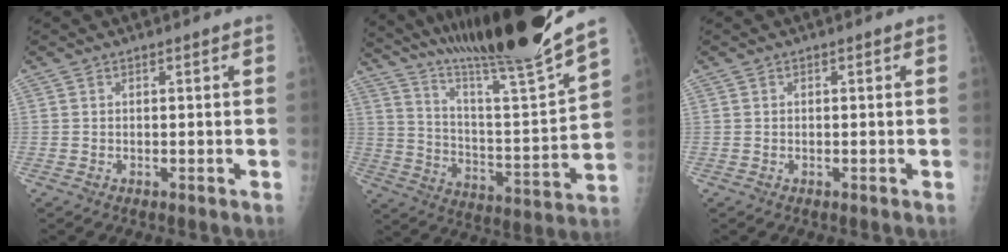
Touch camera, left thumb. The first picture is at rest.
{"total": 24.3, "force": [20.5, -0.6, 13.0], "torque": [-0.196, -0.119, 0.330]}
{"total": 0.0}